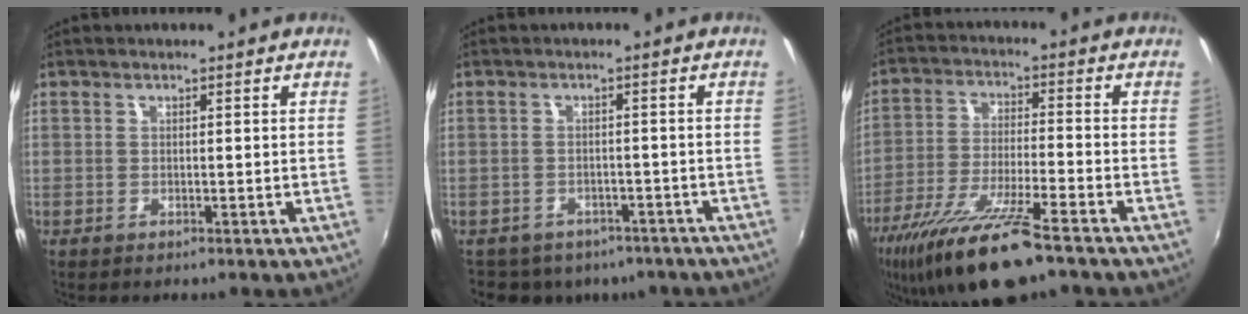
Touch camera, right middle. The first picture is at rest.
{"total": 10.0, "force": [-7.5, 5.9, 2.9], "torque": [-0.072, 0.002, -0.092]}
{"total": 15.8, "force": [-11.8, 1.6, 10.4], "torque": [-0.212, -0.037, -0.212]}